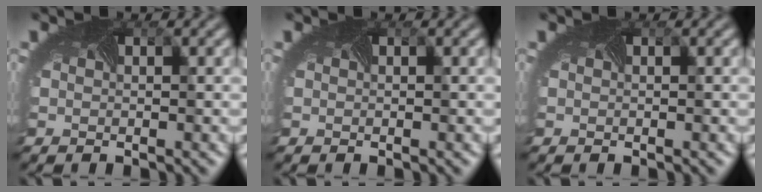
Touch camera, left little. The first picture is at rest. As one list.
[{"total": 0.0}, {"total": 0.0}]